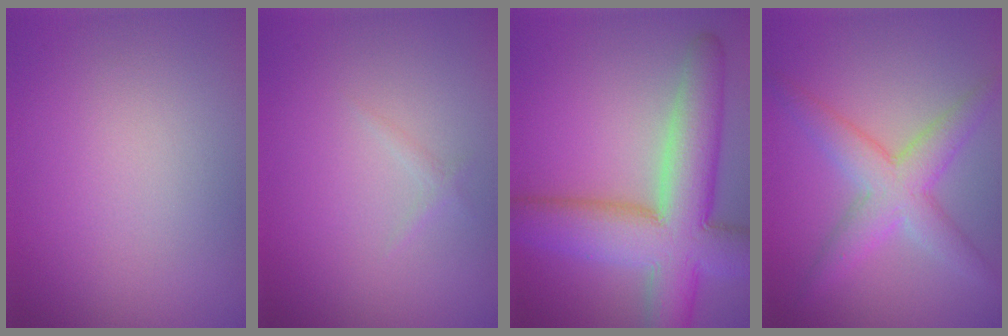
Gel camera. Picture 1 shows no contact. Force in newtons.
{"total": 0.5, "press": 0.5, "slide": 0.0}
{"total": 10.0, "press": 10.0, "slide": 0.4}
{"total": 4.4, "press": 4.4, "slide": 0.1}